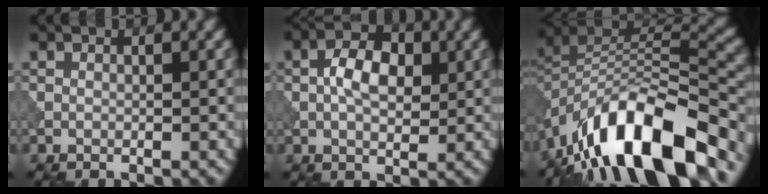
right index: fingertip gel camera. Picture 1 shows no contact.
{"total": 4.3, "force": [0.2, 2.6, 3.4], "torque": [-0.065, 0.002, -0.002]}
{"total": 14.4, "force": [-9.4, 5.7, 9.2], "torque": [-0.151, 0.014, -0.165]}